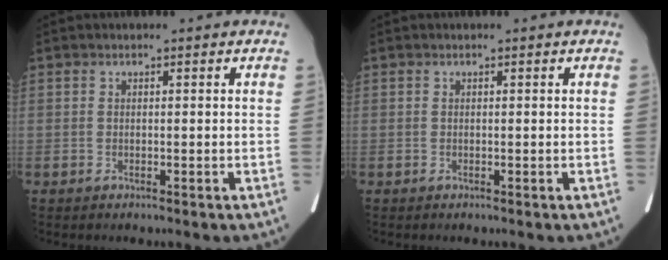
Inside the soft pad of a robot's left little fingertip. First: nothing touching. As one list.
[{"total": 0.0}]